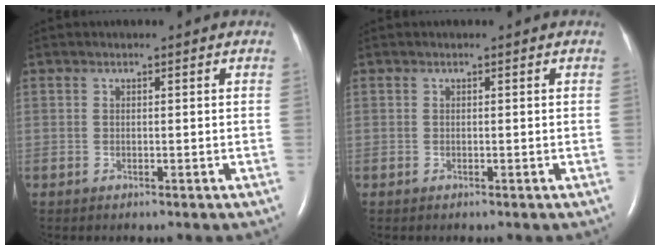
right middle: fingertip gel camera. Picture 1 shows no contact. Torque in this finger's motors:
{"motor_torque": [0.44, -0.51, -0.92, -0.20]}